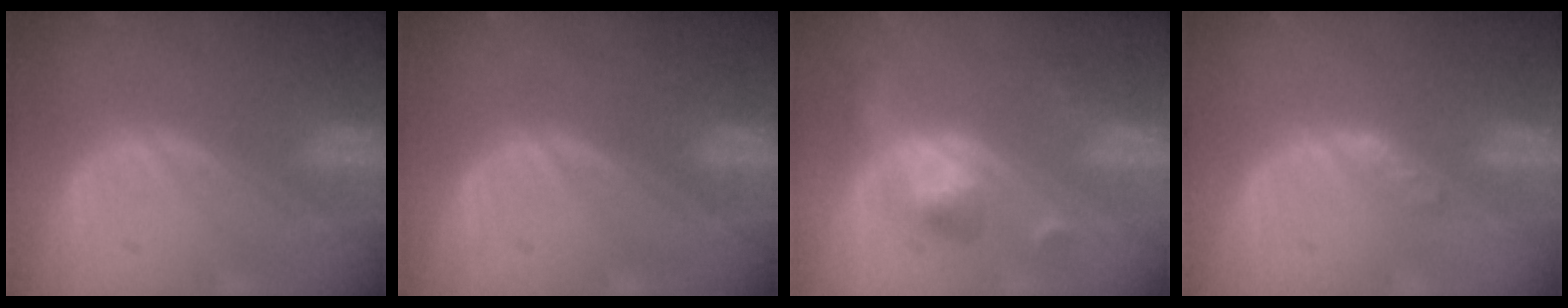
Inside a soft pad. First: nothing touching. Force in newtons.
{"total": 0.0}
{"total": 5.1, "press": 4.9, "slide": 1.4}
{"total": 1.7, "press": 1.7, "slide": 0.2}